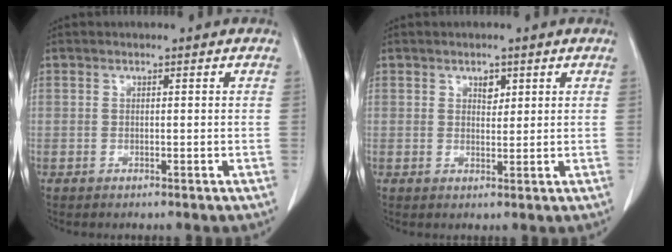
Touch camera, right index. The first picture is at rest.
{"total": 1.9, "force": [1.0, 1.1, 1.1], "torque": [-0.013, -0.003, 0.016]}